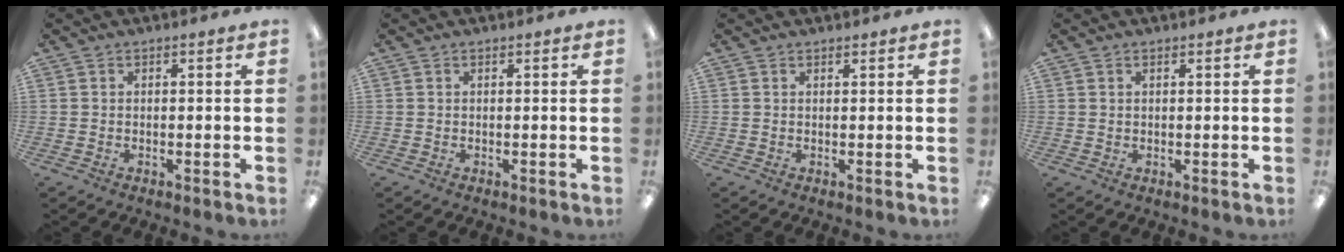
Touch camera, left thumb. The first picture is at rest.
{"total": 0.0}
{"total": 0.6, "force": [0.6, 0.1, 0.0], "torque": [-0.001, 0.000, 0.012]}
{"total": 0.7, "force": [0.6, 0.4, 0.2], "torque": [-0.004, 0.001, 0.012]}